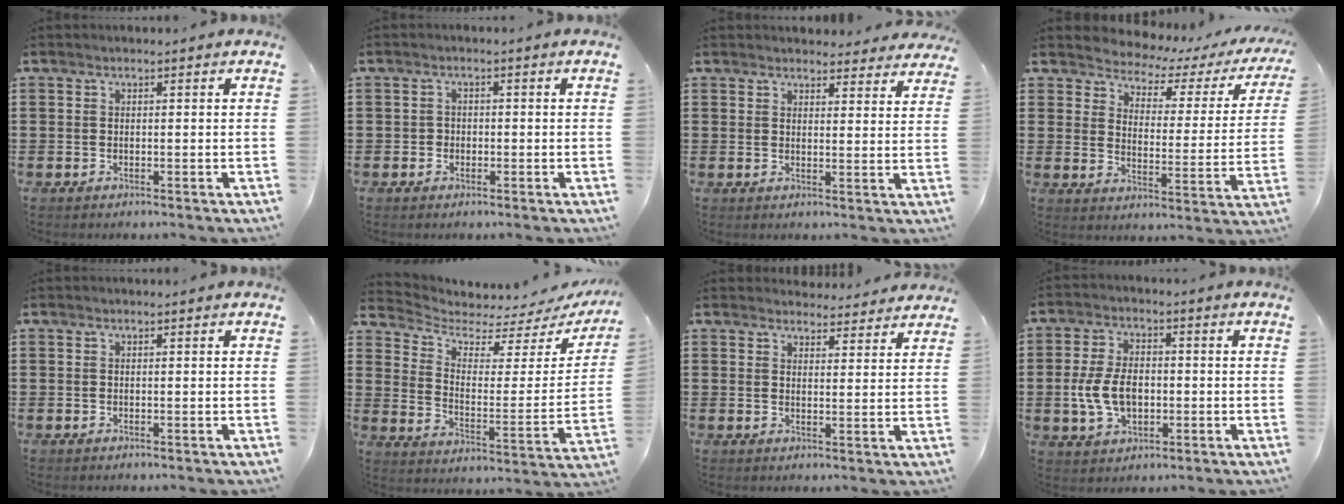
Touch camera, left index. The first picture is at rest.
{"total": 1.3, "force": [-0.5, 1.2, 0.1], "torque": [-0.007, 0.003, -0.012]}
{"total": 3.5, "force": [3.5, 0.5, 0.4], "torque": [-0.010, -0.014, 0.064]}
{"total": 3.0, "force": [2.7, 1.1, 0.6], "torque": [-0.033, -0.022, 0.036]}
{"total": 0.0}
{"total": 3.8, "force": [3.3, 1.4, 1.2], "torque": [-0.048, -0.030, 0.051]}
{"total": 3.7, "force": [3.6, 0.7, 0.1], "torque": [-0.006, -0.018, 0.066]}
{"total": 7.1, "force": [-1.1, 4.5, 5.4], "torque": [-0.126, 0.003, -0.025]}